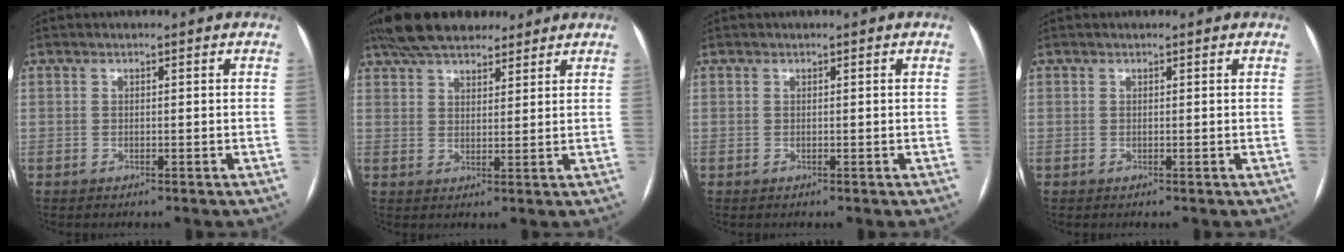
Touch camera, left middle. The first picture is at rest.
{"total": 12.6, "force": [10.2, 4.5, 5.9], "torque": [-0.098, 0.041, 0.165]}
{"total": 0.0}
{"total": 1.2, "force": [1.1, 0.5, 0.2], "torque": [-0.009, 0.022, 0.014]}